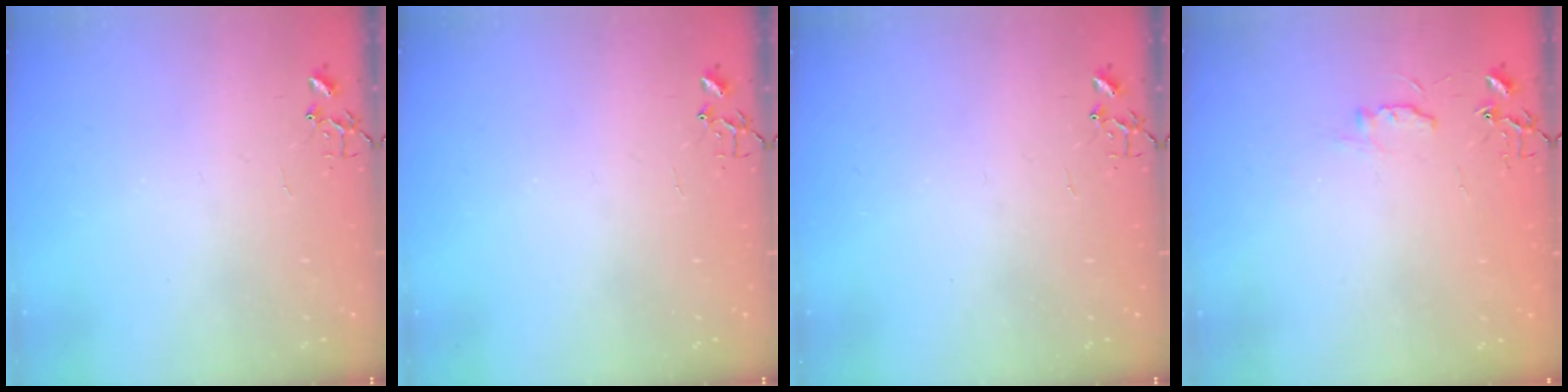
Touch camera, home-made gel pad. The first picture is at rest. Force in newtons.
{"total": 0.0}
{"total": 0.0}
{"total": 5.6, "press": 5.6, "slide": 0.7}